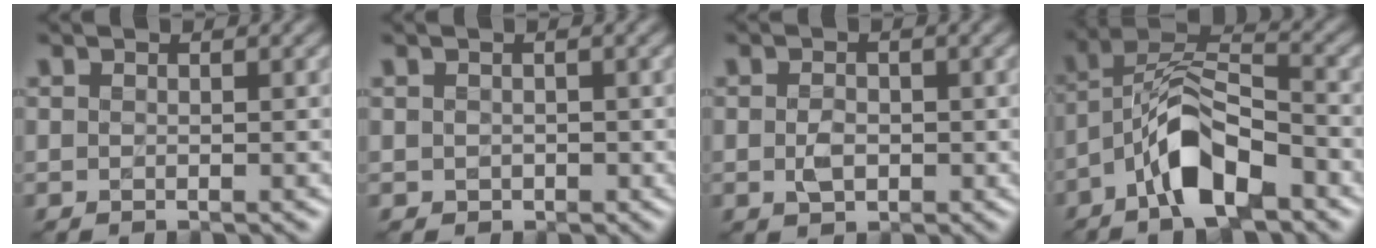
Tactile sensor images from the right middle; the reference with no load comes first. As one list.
[{"total": 1.5, "force": [-0.3, 1.3, 0.7], "torque": [-0.017, -0.001, -0.004]}, {"total": 2.2, "force": [-0.5, 1.4, 1.7], "torque": [-0.030, 0.000, -0.013]}, {"total": 7.5, "force": [-4.1, 2.8, 5.6], "torque": [-0.098, 0.017, -0.086]}]